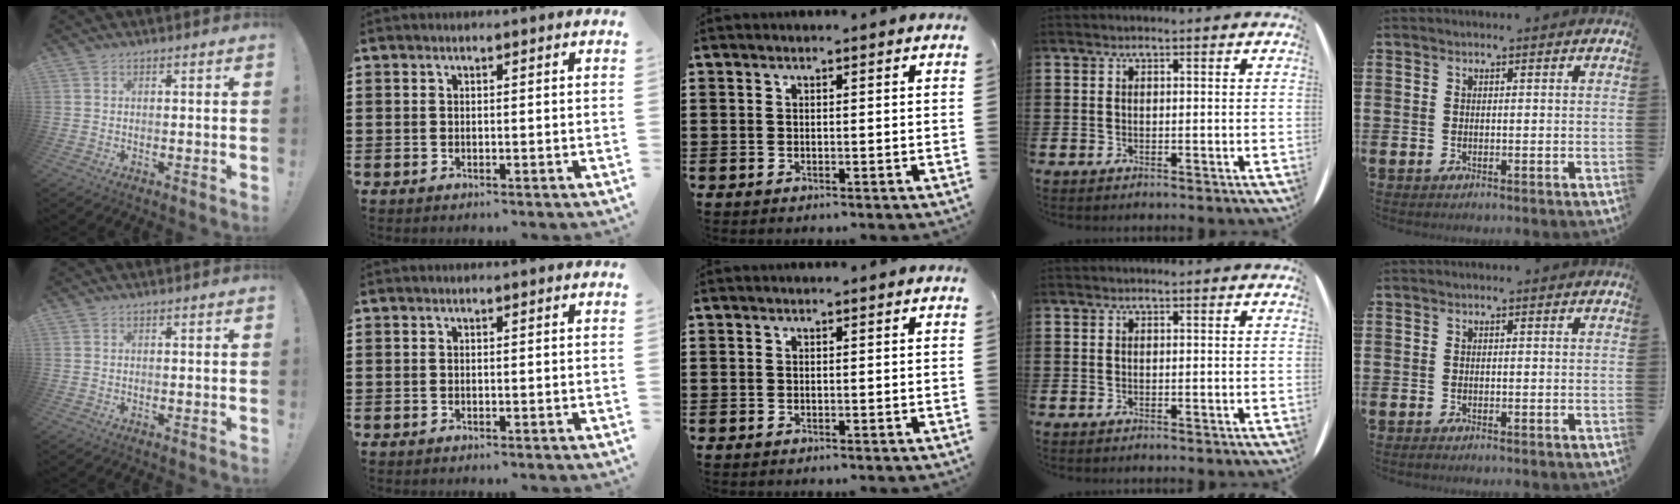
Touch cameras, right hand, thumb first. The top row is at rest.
{}